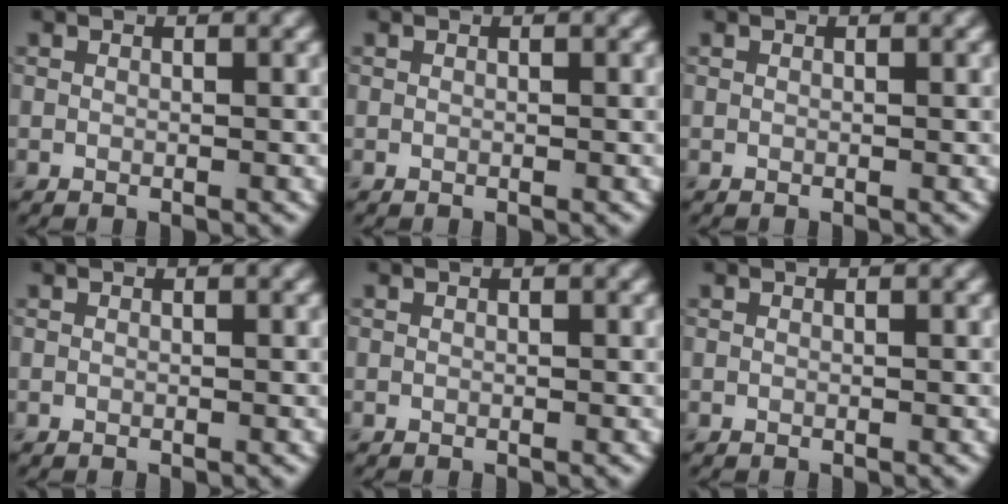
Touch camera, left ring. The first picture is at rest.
{"total": 0.0}
{"total": 0.0}
{"total": 0.0}
{"total": 0.0}
{"total": 0.0}